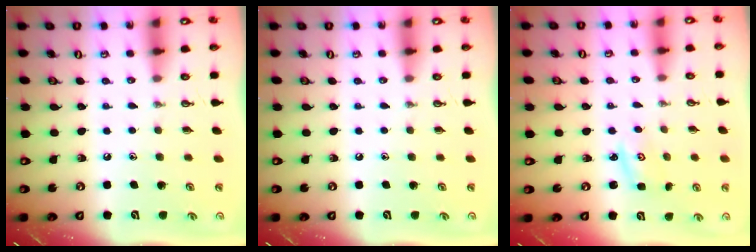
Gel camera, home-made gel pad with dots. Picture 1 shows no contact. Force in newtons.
{"total": 0.0}
{"total": 2.3, "press": 2.3, "slide": 0.3}